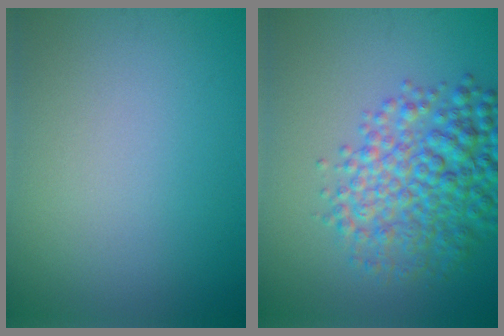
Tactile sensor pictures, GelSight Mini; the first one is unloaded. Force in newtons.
{"total": 6.9, "press": 6.9, "slide": 0.1}